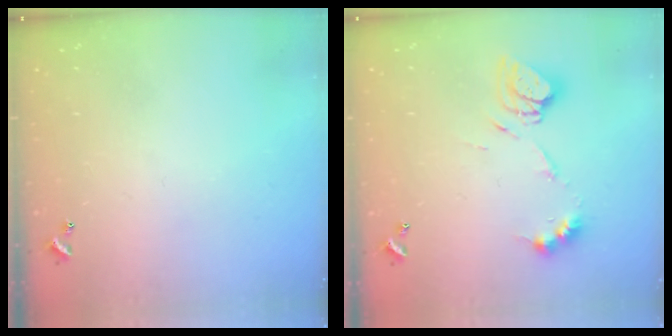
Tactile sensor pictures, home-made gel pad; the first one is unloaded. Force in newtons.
{"total": 10.9, "press": 10.9, "slide": 1.0}